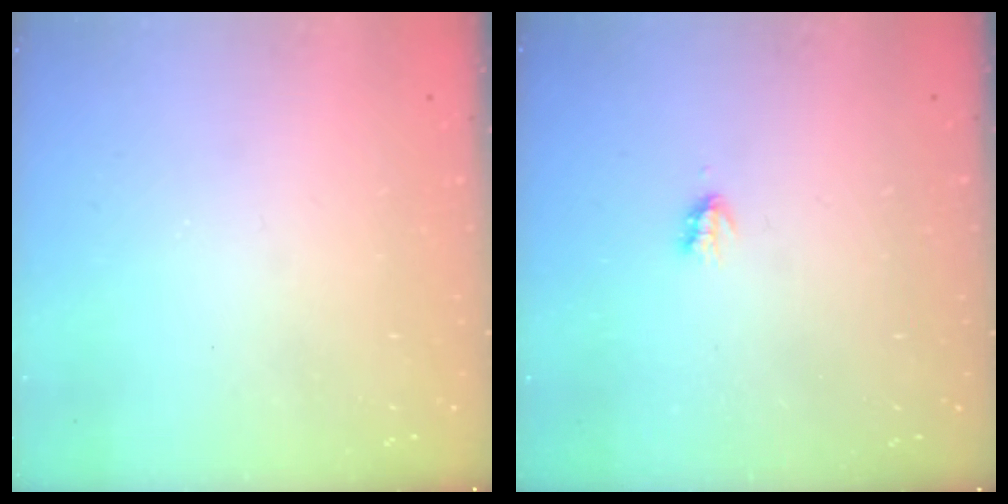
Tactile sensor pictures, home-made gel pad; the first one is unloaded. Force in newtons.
{"total": 1.9, "press": 1.8, "slide": 0.4}